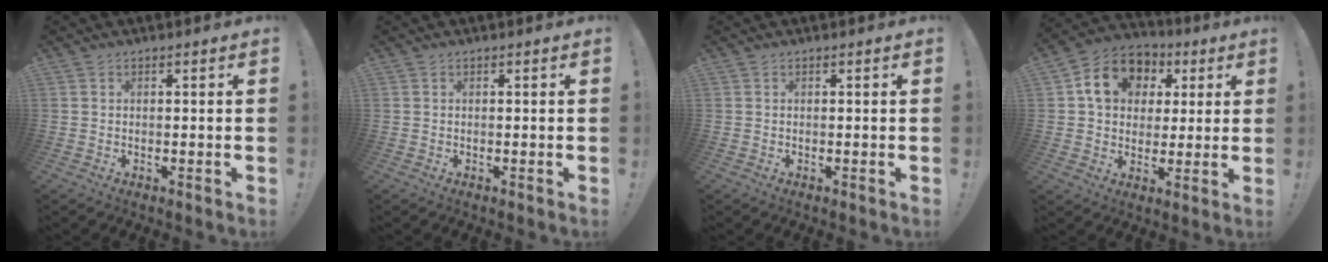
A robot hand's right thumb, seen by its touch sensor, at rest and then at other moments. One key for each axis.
{"total": 0.0}
{"total": 0.0}
{"total": 14.1, "fx": 4.7, "fy": 11.5, "fz": 6.7, "tx": -0.101, "ty": -0.002, "tz": 0.095}